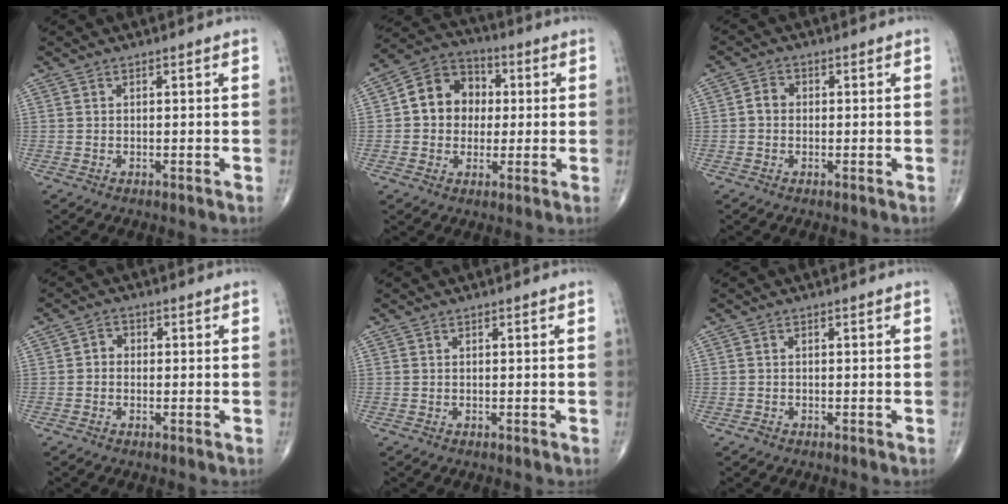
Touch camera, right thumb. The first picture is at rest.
{"total": 11.2, "force": [1.0, 9.5, 5.9], "torque": [-0.055, 0.022, 0.004]}
{"total": 2.5, "force": [-0.2, 2.1, 1.3], "torque": [-0.015, 0.010, -0.010]}
{"total": 2.1, "force": [-0.3, 1.8, 1.0], "torque": [0.002, 0.009, -0.014]}
{"total": 0.0}
{"total": 0.7, "force": [-0.5, 0.5, 0.2], "torque": [-0.004, 0.001, -0.013]}